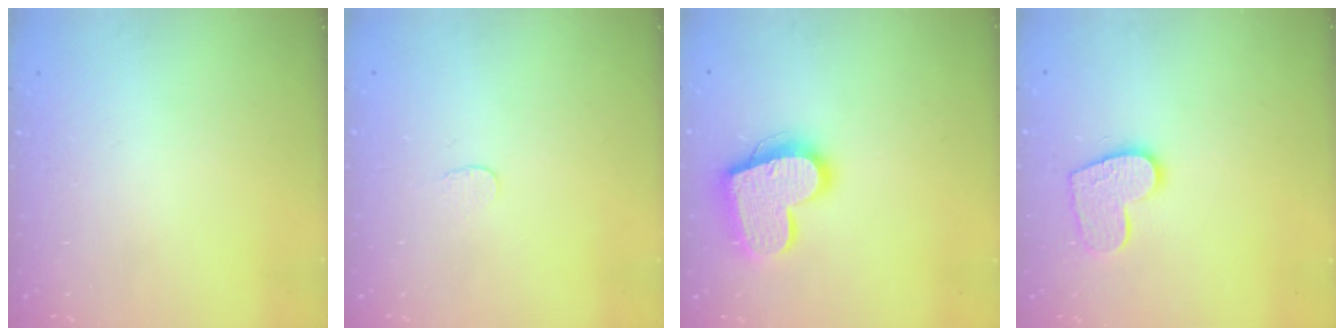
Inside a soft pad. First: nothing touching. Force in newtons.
{"total": 3.0, "press": 3.0, "slide": 0.2}
{"total": 18.3, "press": 18.2, "slide": 1.4}
{"total": 11.7, "press": 11.7, "slide": 0.8}